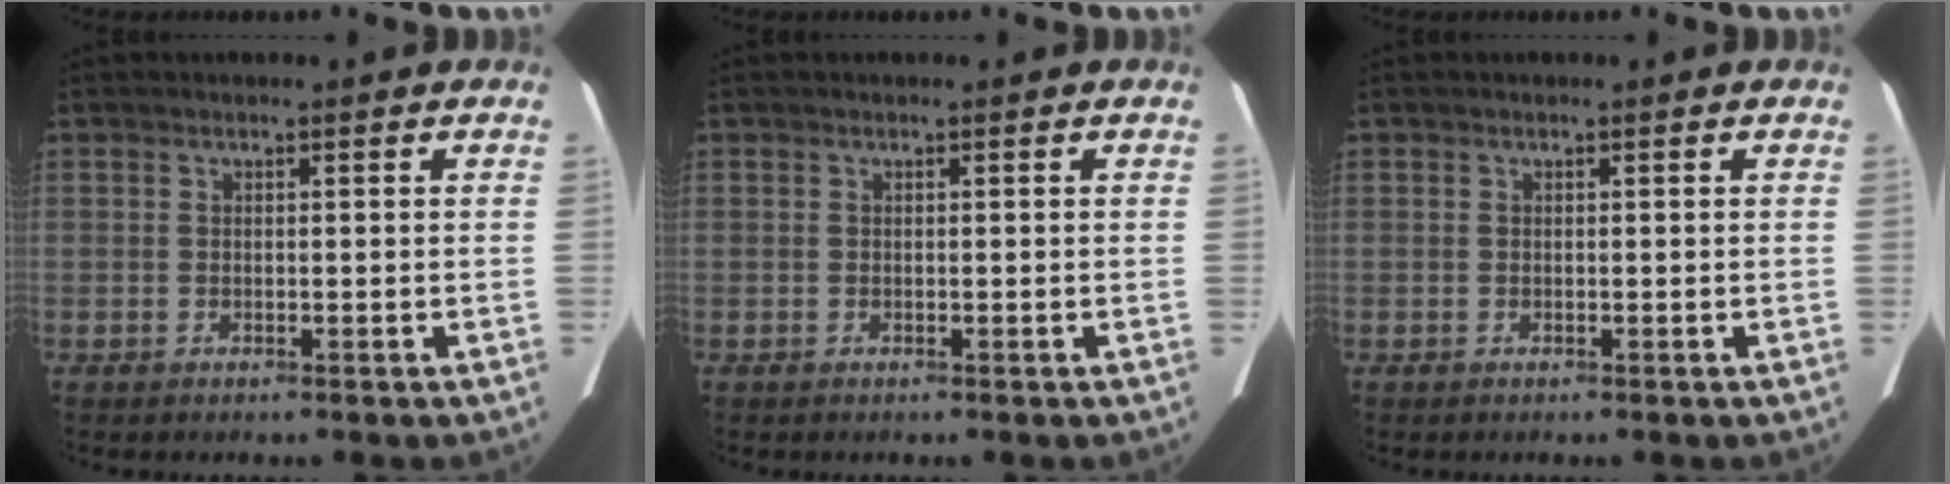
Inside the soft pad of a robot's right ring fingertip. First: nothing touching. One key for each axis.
{"total": 0.0}
{"total": 0.0}